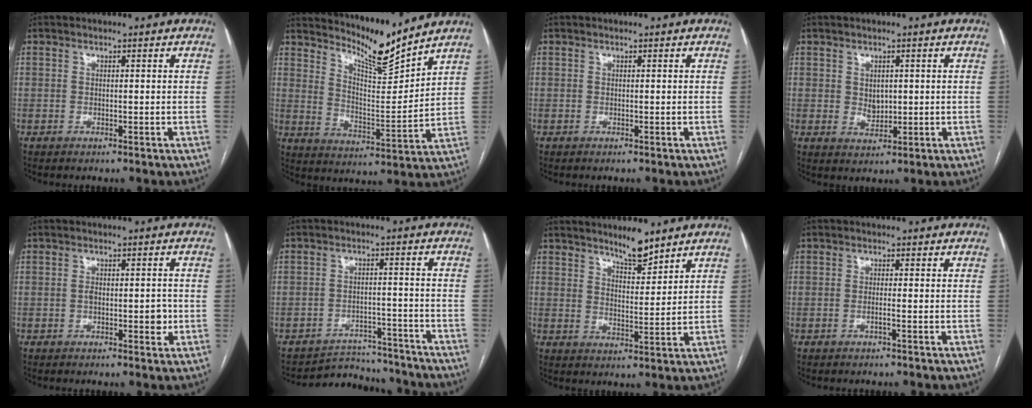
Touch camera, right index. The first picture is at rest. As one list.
[{"total": 9.1, "force": [8.8, -0.7, 2.3], "torque": [-0.050, -0.028, 0.155]}, {"total": 0.0}, {"total": 2.9, "force": [0.4, 2.1, 1.9], "torque": [-0.033, -0.002, 0.014]}, {"total": 3.3, "force": [-0.6, 1.5, 2.9], "torque": [-0.042, 0.002, -0.007]}, {"total": 9.3, "force": [-8.9, 2.7, -0.7], "torque": [0.027, 0.026, -0.121]}, {"total": 5.3, "force": [4.6, 0.9, 2.5], "torque": [-0.044, -0.008, 0.078]}, {"total": 1.1, "force": [-0.5, -0.2, 0.9], "torque": [-0.017, 0.001, -0.009]}]